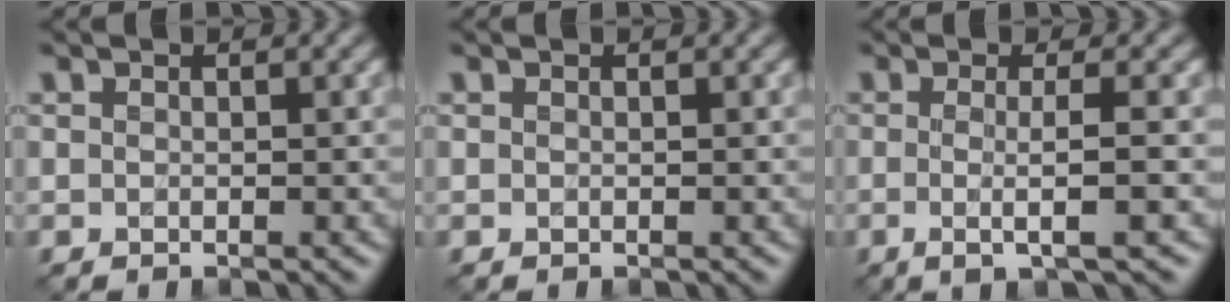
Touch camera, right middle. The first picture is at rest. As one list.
[{"total": 0.0}, {"total": 3.4, "force": [-0.4, 0.7, 3.3], "torque": [-0.051, -0.010, -0.011]}]